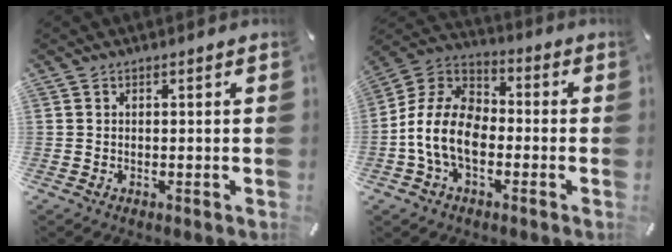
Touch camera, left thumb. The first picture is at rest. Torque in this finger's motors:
{"motor_torque": [0.76, 0.69, 0.82, -0.25, 0.55]}